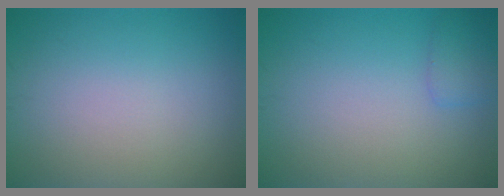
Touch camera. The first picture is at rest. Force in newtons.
{"total": 1.3, "press": 1.3, "slide": 0.0}